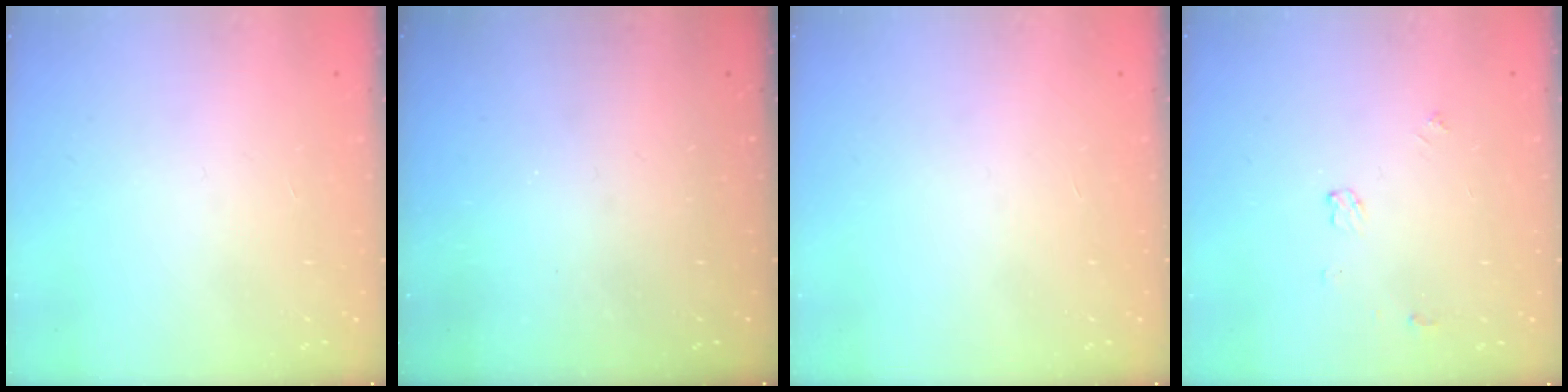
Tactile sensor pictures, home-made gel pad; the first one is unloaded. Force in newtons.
{"total": 0.0}
{"total": 0.0}
{"total": 4.4, "press": 4.4, "slide": 0.2}